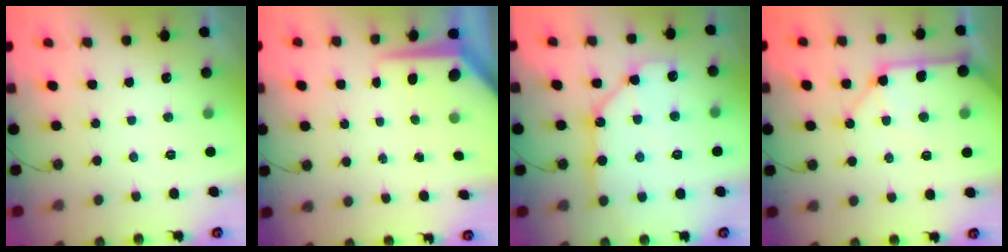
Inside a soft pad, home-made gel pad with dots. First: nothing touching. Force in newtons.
{"total": 7.0, "press": 7.0, "slide": 0.6}
{"total": 11.7, "press": 11.6, "slide": 1.1}
{"total": 11.6, "press": 11.4, "slide": 1.9}